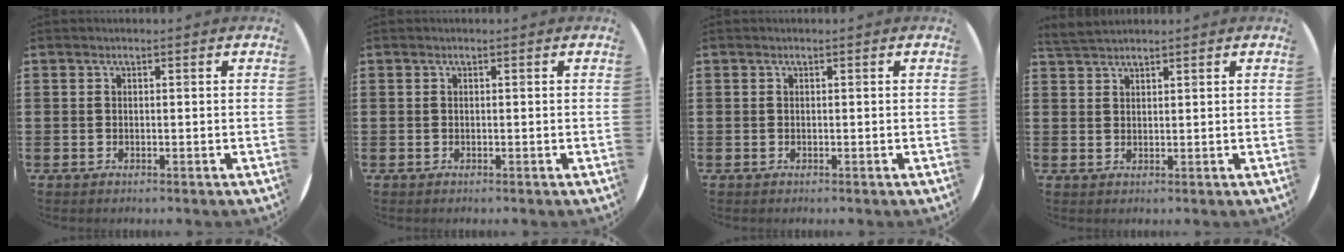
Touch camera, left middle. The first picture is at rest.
{"total": 0.0}
{"total": 0.0}
{"total": 2.4, "force": [2.4, 0.3, 0.4], "torque": [-0.013, 0.001, 0.046]}